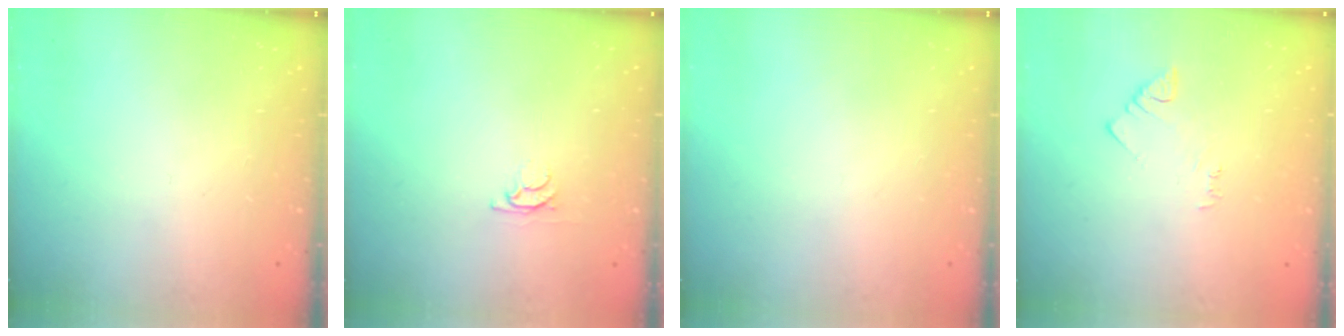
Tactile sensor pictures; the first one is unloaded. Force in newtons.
{"total": 3.3, "press": 3.3, "slide": 0.5}
{"total": 0.0}
{"total": 2.5, "press": 2.5, "slide": 0.4}